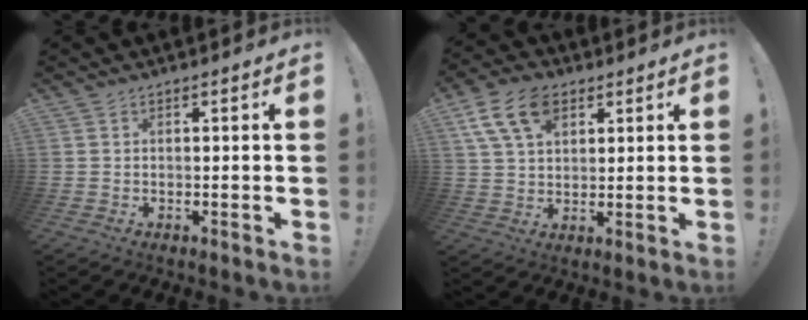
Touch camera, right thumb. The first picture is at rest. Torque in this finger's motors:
{"motor_torque": [-0.65, 1.00, 0.14, 0.22, 0.38]}